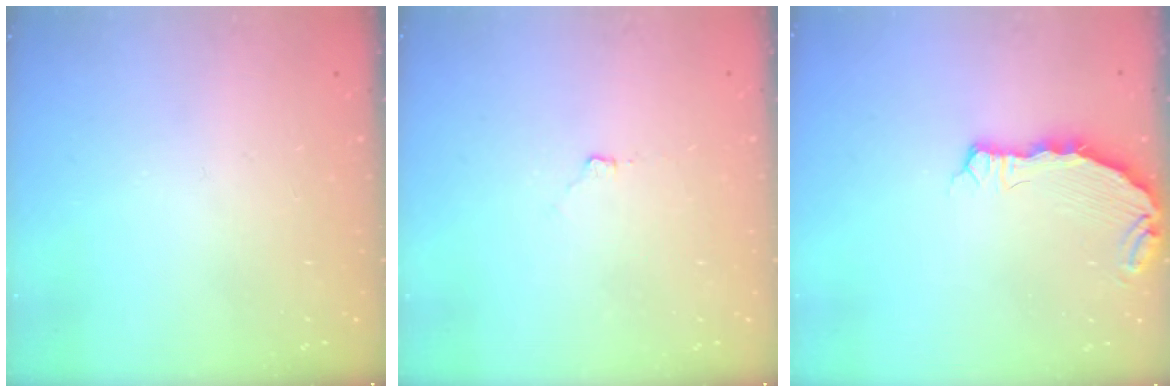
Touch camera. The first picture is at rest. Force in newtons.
{"total": 2.9, "press": 2.8, "slide": 0.4}
{"total": 6.6, "press": 5.5, "slide": 3.7}